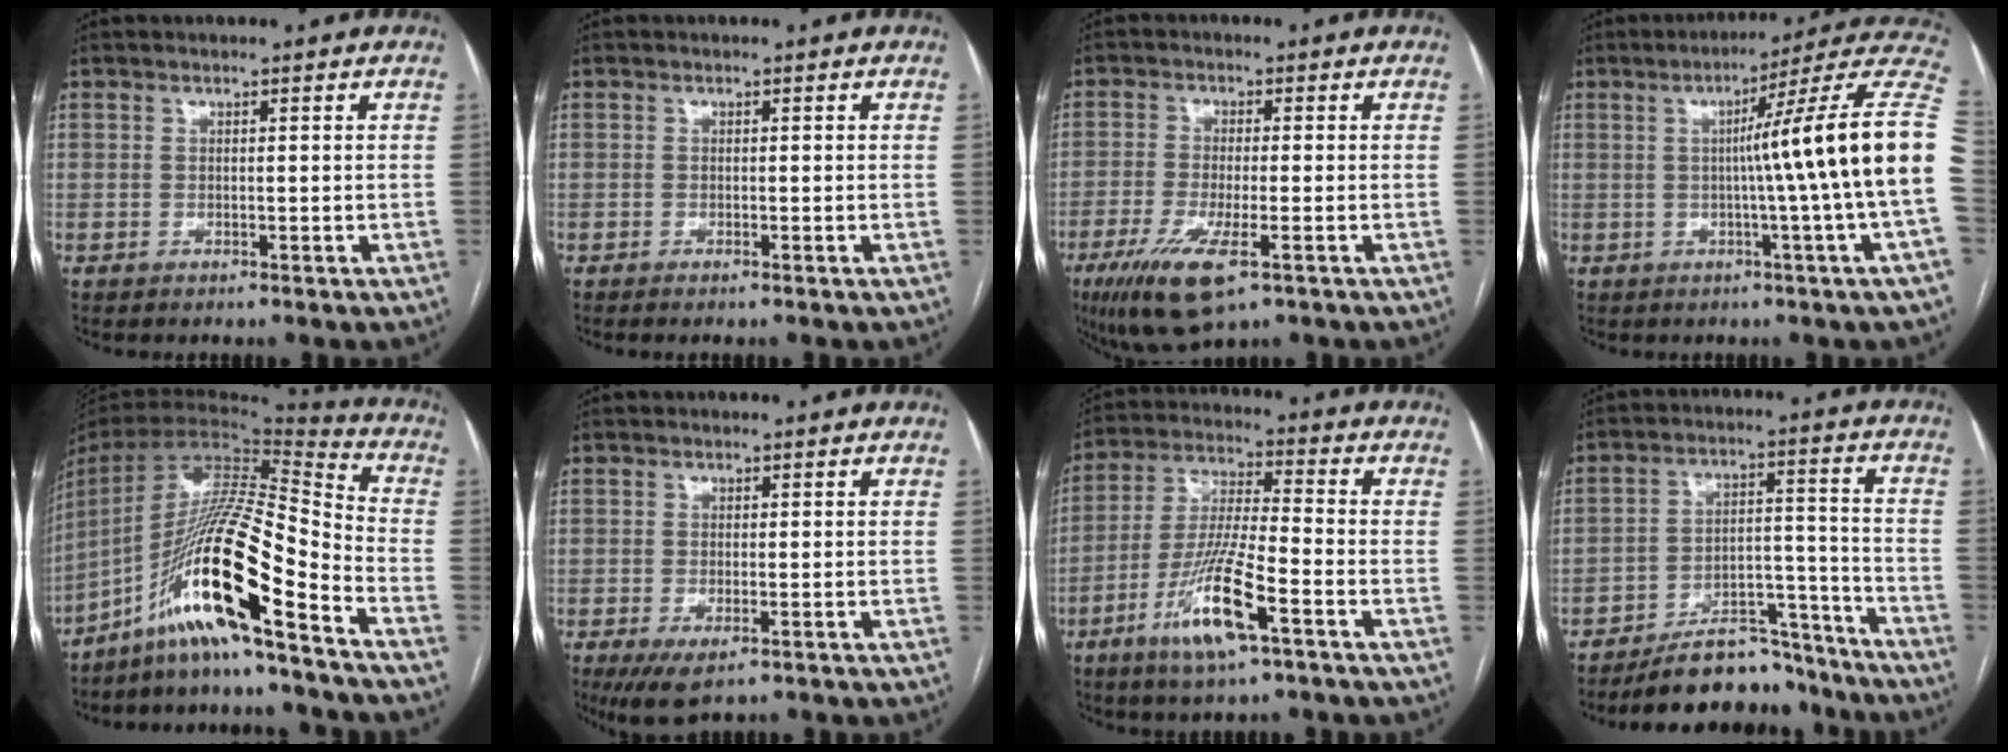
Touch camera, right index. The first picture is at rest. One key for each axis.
{"total": 0.6, "fx": -0.5, "fy": -0.1, "fz": 0.4, "tx": -0.009, "ty": -0.001, "tz": -0.010}
{"total": 9.6, "fx": -4.8, "fy": 2.1, "fz": 8.1, "tx": -0.158, "ty": -0.027, "tz": -0.079}
{"total": 18.4, "fx": -0.2, "fy": -3.1, "fz": 18.2, "tx": -0.207, "ty": 0.014, "tz": -0.017}
{"total": 19.4, "fx": -11.7, "fy": 0.2, "fz": 15.4, "tx": -0.315, "ty": -0.007, "tz": -0.221}
{"total": 4.5, "fx": -2.3, "fy": 1.5, "fz": 3.5, "tx": -0.062, "ty": -0.011, "tz": -0.029}
{"total": 12.8, "fx": -6.3, "fy": 1.4, "fz": 11.1, "tx": -0.226, "ty": -0.015, "tz": -0.116}
{"total": 13.6, "fx": -12.5, "fy": 4.2, "fz": 3.5, "tx": -0.033, "ty": 0.049, "tz": -0.195}